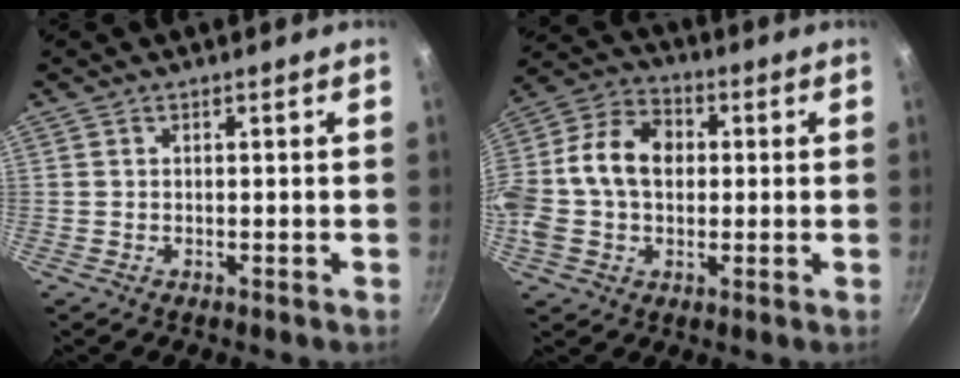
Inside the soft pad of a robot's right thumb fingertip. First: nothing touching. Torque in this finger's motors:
{"motor_torque": [2.16, 2.33, 1.19, -0.80, 0.17]}